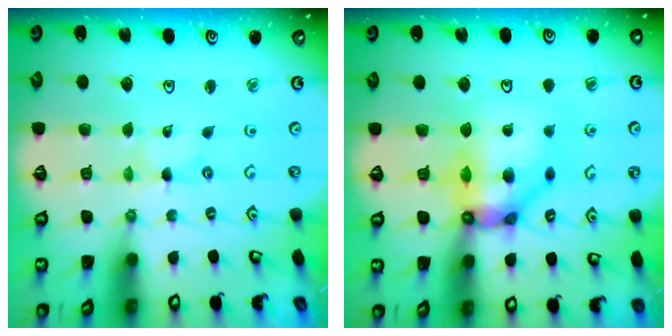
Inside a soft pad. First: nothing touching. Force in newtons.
{"total": 11.4, "press": 11.2, "slide": 1.7}